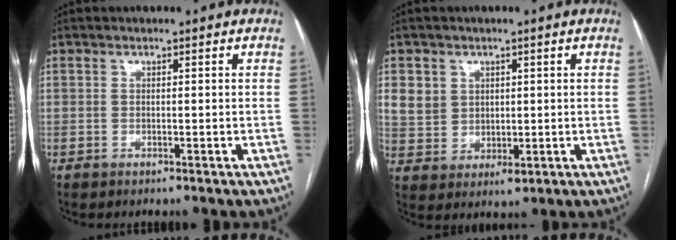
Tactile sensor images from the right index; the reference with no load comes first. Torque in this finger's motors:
{"motor_torque": [0.06, 0.06, 0.08, 0.04]}